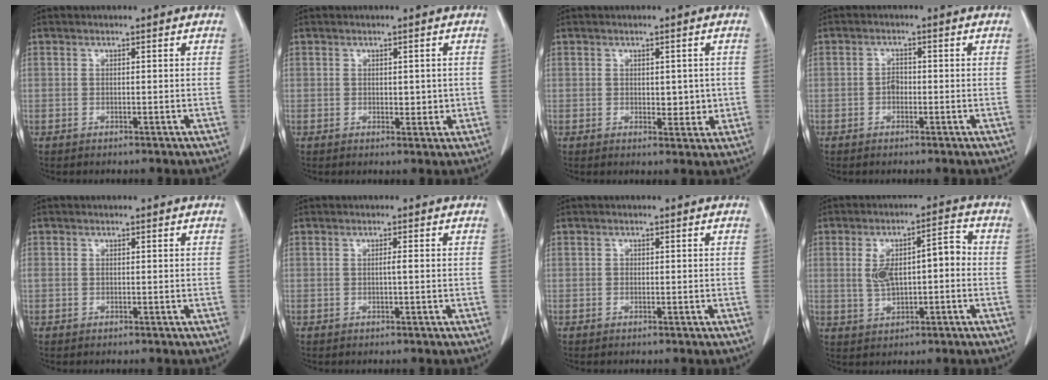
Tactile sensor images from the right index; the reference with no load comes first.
{"total": 2.2, "force": [0.2, 1.3, 1.8], "torque": [-0.016, -0.001, 0.008]}
{"total": 3.4, "force": [0.1, 2.0, 2.7], "torque": [-0.024, -0.002, 0.010]}
{"total": 1.5, "force": [-0.4, 1.0, 1.0], "torque": [-0.012, 0.007, -0.006]}
{"total": 0.5, "force": [0.1, 0.4, 0.3], "torque": [-0.007, 0.013, 0.008]}
{"total": 0.8, "force": [-0.1, -0.1, 0.8], "torque": [-0.012, 0.001, -0.002]}
{"total": 0.0}
{"total": 8.2, "force": [0.1, 3.2, 7.5], "torque": [-0.135, 0.033, 0.010]}